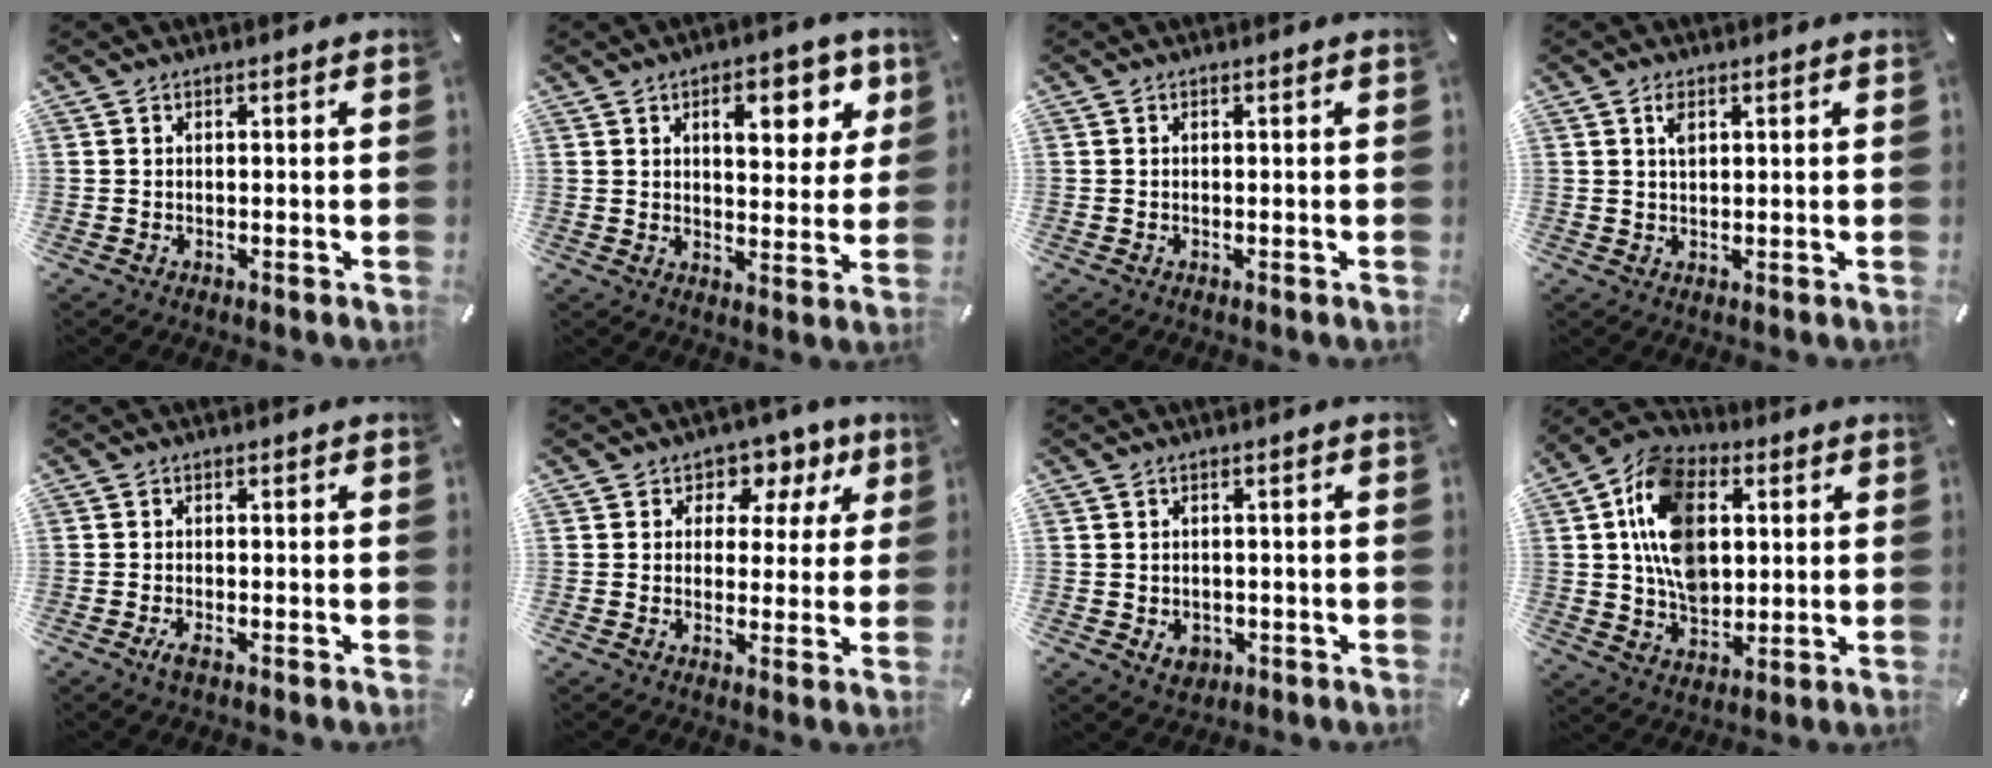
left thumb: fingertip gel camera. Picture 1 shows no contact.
{"total": 10.8, "force": [5.0, 5.5, 7.8], "torque": [-0.094, -0.014, 0.077]}
{"total": 0.0}
{"total": 2.3, "force": [1.1, 1.0, 1.8], "torque": [-0.032, -0.001, 0.017]}
{"total": 1.9, "force": [-0.9, 0.6, 1.6], "torque": [-0.033, -0.001, -0.018]}
{"total": 6.1, "force": [2.6, 4.9, 2.5], "torque": [-0.023, -0.021, 0.036]}
{"total": 3.5, "force": [-1.0, 2.9, 1.7], "torque": [-0.018, 0.002, -0.017]}
{"total": 16.8, "force": [3.0, 12.1, 11.2], "torque": [-0.217, 0.007, 0.054]}